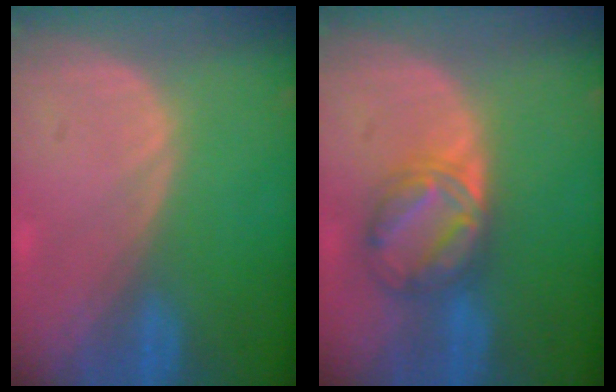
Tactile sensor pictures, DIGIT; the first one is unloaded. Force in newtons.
{"total": 6.4, "press": 6.4, "slide": 0.4}